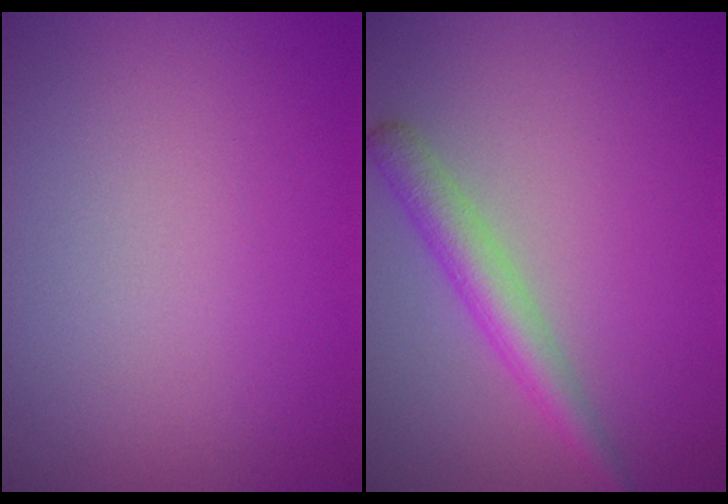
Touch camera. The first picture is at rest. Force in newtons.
{"total": 3.1, "press": 3.1, "slide": 0.1}